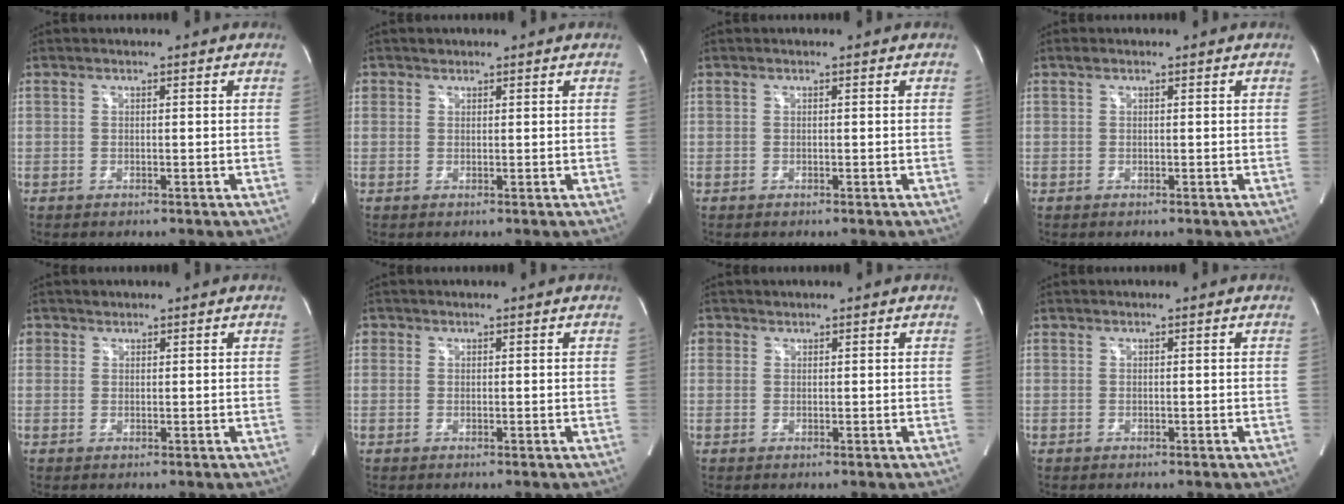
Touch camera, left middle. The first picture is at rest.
{"total": 1.1, "force": [0.7, 0.9, 0.0], "torque": [0.008, 0.003, 0.009]}
{"total": 0.0}
{"total": 0.7, "force": [0.5, 0.3, 0.3], "torque": [-0.012, 0.010, 0.010]}
{"total": 1.7, "force": [1.0, 1.4, 0.0], "torque": [0.009, 0.005, 0.014]}
{"total": 0.9, "force": [0.4, 0.9, 0.1], "torque": [0.006, 0.003, 0.004]}
{"total": 1.5, "force": [0.8, 1.2, 0.1], "torque": [0.008, 0.005, 0.011]}
{"total": 0.0}